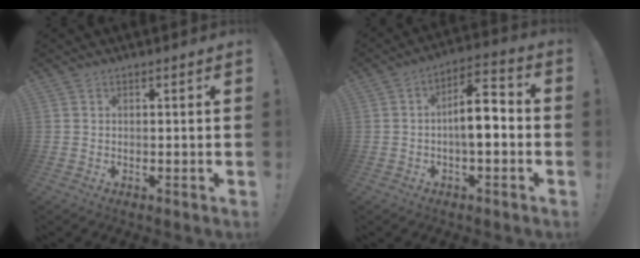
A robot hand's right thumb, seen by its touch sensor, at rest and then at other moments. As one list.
[{"total": 10.5, "force": [-1.3, 4.1, 9.6], "torque": [-0.139, 0.010, -0.023]}]